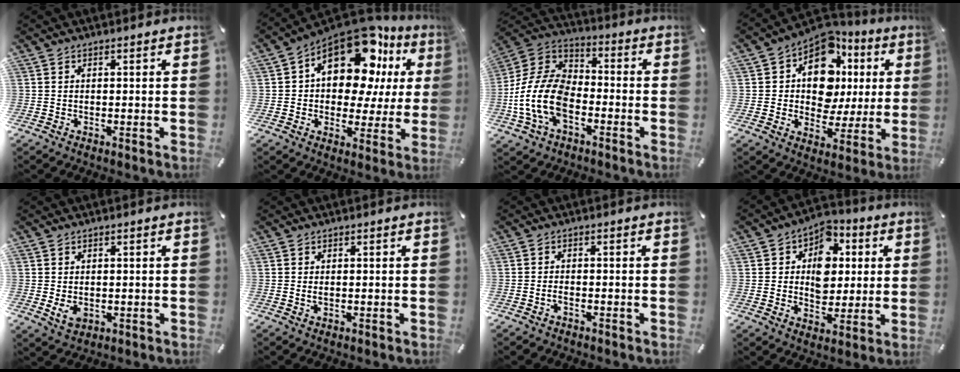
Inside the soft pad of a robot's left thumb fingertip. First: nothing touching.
{"total": 18.3, "force": [9.0, 9.9, 12.5], "torque": [-0.198, -0.066, 0.153]}
{"total": 14.6, "force": [-5.9, 9.3, 9.6], "torque": [-0.221, 0.019, -0.116]}
{"total": 14.4, "force": [4.4, 10.8, 8.5], "torque": [-0.136, -0.029, 0.085]}
{"total": 3.3, "force": [-0.3, 2.6, 2.1], "torque": [-0.043, -0.005, -0.008]}
{"total": 1.0, "force": [0.0, 0.6, 0.8], "torque": [-0.017, 0.002, -0.001]}
{"total": 1.7, "force": [-0.9, 0.9, 1.1], "torque": [-0.022, 0.004, -0.018]}
{"total": 10.4, "force": [1.6, 8.8, 5.4], "torque": [-0.078, -0.006, 0.029]}